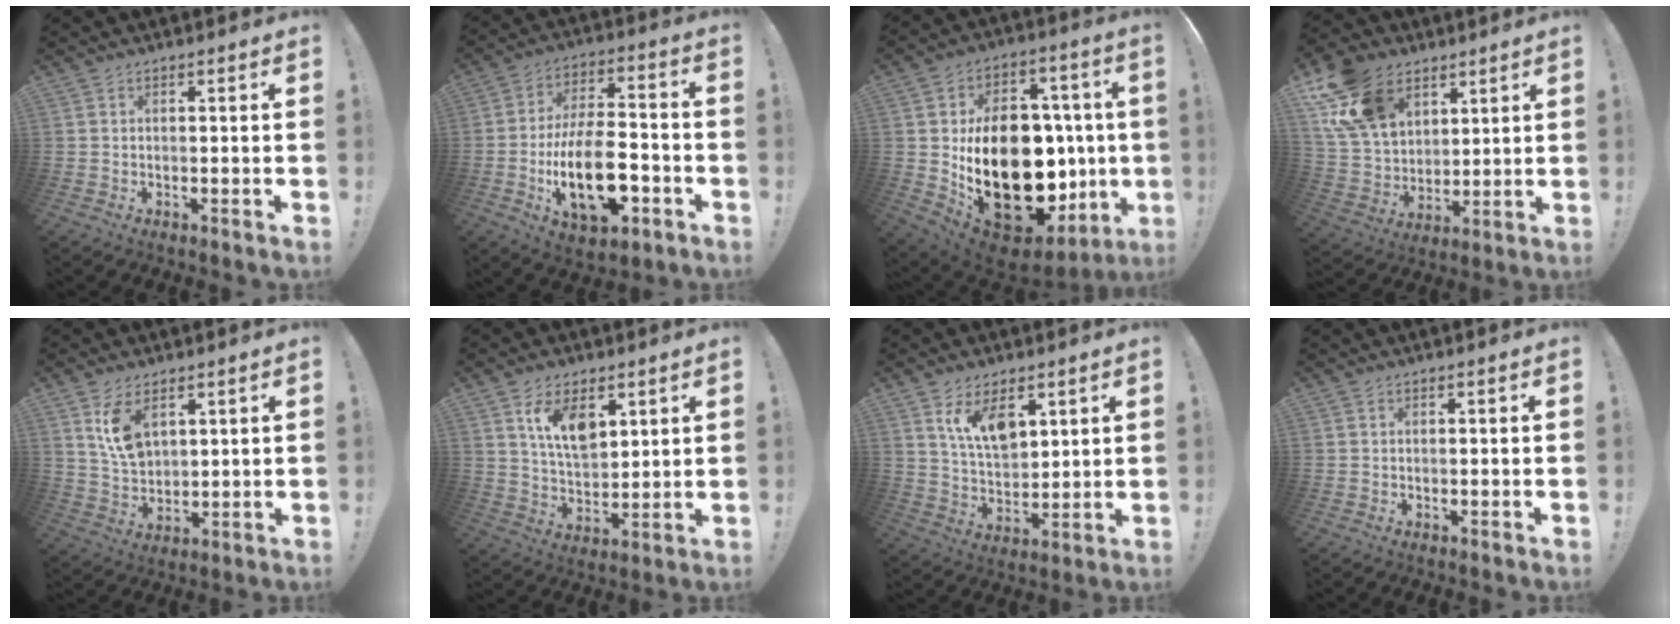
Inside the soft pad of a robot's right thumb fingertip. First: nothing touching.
{"total": 20.5, "force": [-6.5, 10.2, 16.5], "torque": [-0.284, 0.028, -0.101]}
{"total": 30.4, "force": [-1.2, 19.8, 23.0], "torque": [-0.413, -0.005, 0.033]}
{"total": 18.2, "force": [9.9, 12.2, 9.2], "torque": [-0.179, -0.041, 0.192]}
{"total": 9.4, "force": [4.9, 5.5, 5.9], "torque": [-0.099, -0.015, 0.095]}
{"total": 10.9, "force": [5.7, 6.0, 7.0], "torque": [-0.113, -0.024, 0.106]}
{"total": 10.9, "force": [6.3, 5.9, 6.7], "torque": [-0.119, -0.027, 0.119]}
{"total": 0.0}